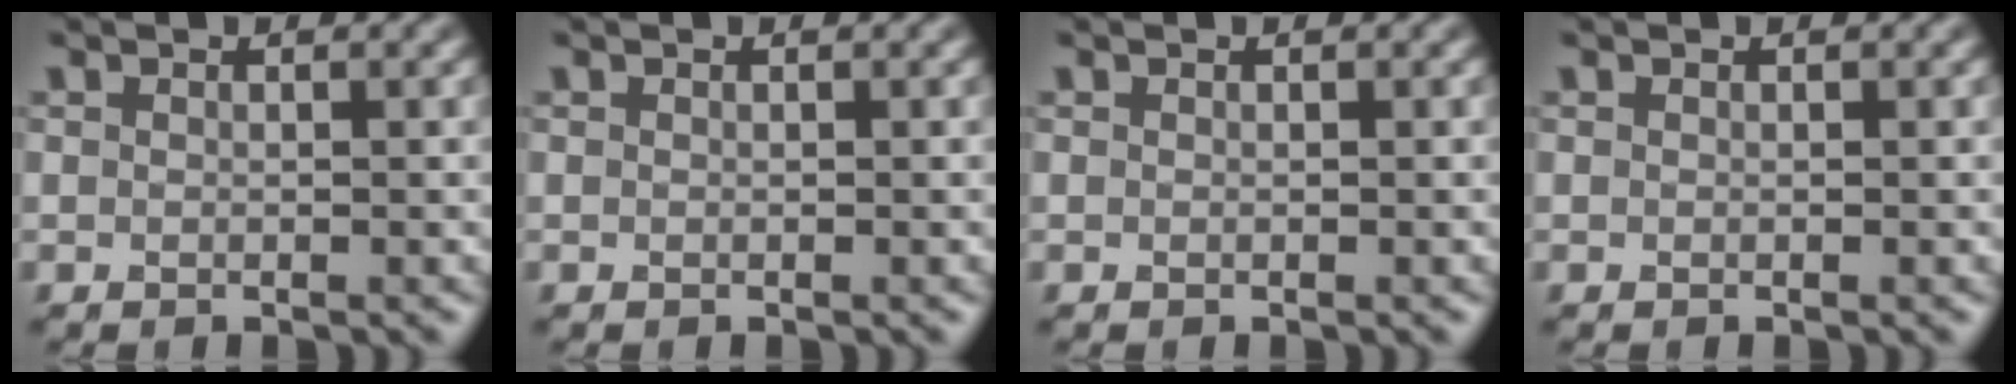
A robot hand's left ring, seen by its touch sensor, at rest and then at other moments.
{"total": 0.0}
{"total": 0.0}
{"total": 0.0}